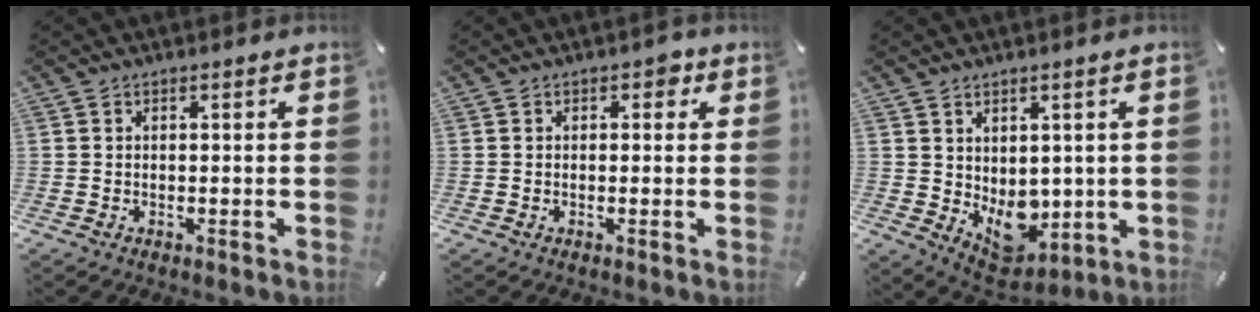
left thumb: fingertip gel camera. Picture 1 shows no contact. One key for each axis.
{"total": 2.2, "fx": 0.7, "fy": 1.6, "fz": 1.3, "tx": -0.004, "ty": 0.000, "tz": 0.004}
{"total": 9.0, "fx": -0.8, "fy": 7.4, "fz": 5.0, "tx": -0.043, "ty": -0.015, "tz": -0.003}